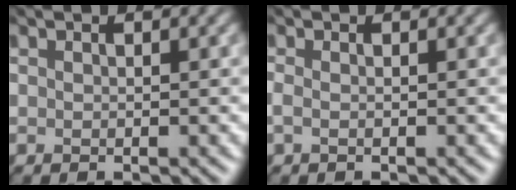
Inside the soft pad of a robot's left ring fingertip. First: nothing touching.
{"total": 0.7, "force": [-0.2, 0.2, 0.6], "torque": [-0.013, -0.001, -0.003]}